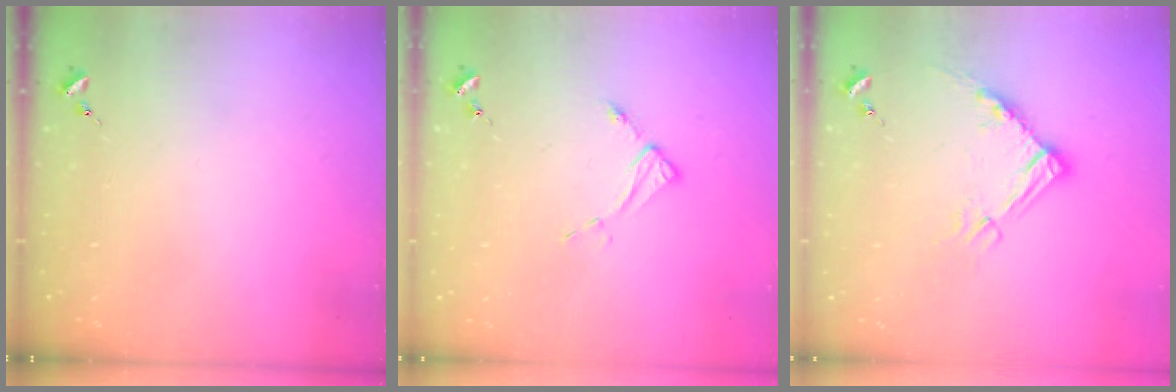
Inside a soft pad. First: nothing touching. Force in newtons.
{"total": 5.3, "press": 5.2, "slide": 0.1}
{"total": 10.5, "press": 10.4, "slide": 1.2}